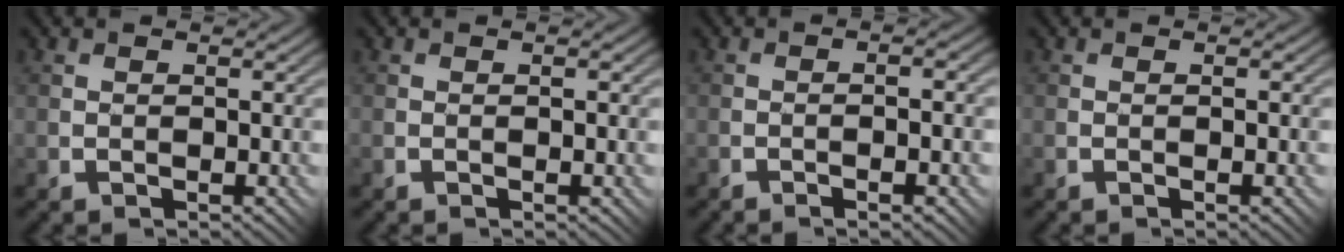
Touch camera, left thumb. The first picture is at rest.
{"total": 1.0, "force": [-0.2, 0.2, 1.0], "torque": [-0.016, 0.001, 0.000]}
{"total": 4.7, "force": [-2.0, 0.9, 4.2], "torque": [-0.056, 0.002, -0.022]}
{"total": 1.5, "force": [-0.6, 0.3, 1.3], "torque": [-0.017, 0.002, -0.004]}